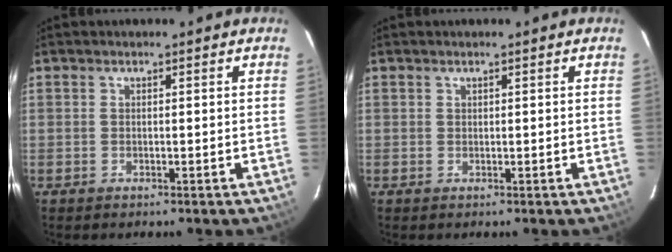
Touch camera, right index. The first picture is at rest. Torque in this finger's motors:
{"motor_torque": [0.07, 0.04, -0.01, 0.01]}